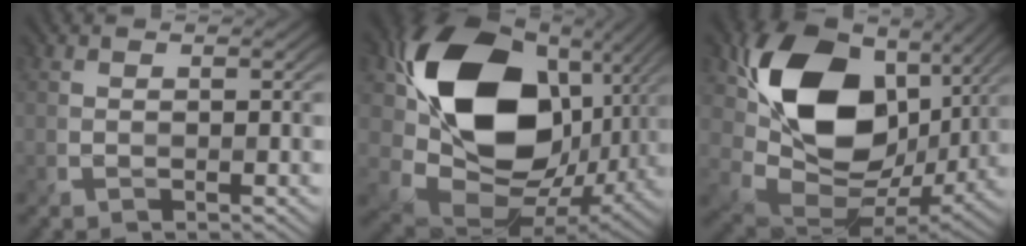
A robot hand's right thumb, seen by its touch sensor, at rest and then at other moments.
{"total": 18.6, "force": [4.6, 14.0, 11.4], "torque": [-0.234, -0.018, 0.104]}
{"total": 17.1, "force": [4.9, 12.1, 11.0], "torque": [-0.213, -0.009, 0.103]}